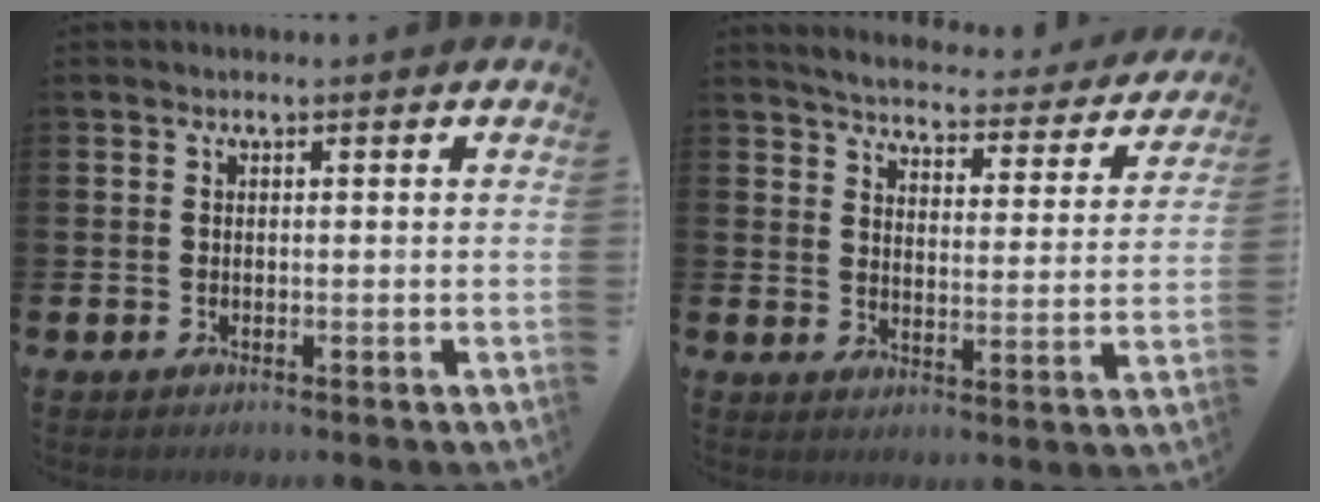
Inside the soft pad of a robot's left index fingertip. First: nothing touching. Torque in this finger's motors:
{"motor_torque": [1.09, -1.05, 0.19, 0.03]}